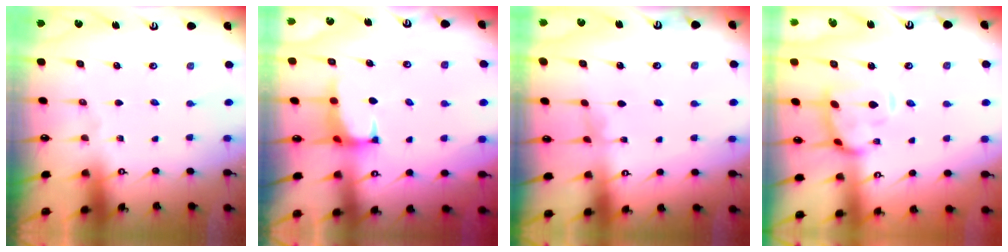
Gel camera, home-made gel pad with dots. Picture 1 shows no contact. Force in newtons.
{"total": 1.4, "press": 1.3, "slide": 0.5}
{"total": 3.4, "press": 3.4, "slide": 0.2}
{"total": 4.5, "press": 4.4, "slide": 0.9}